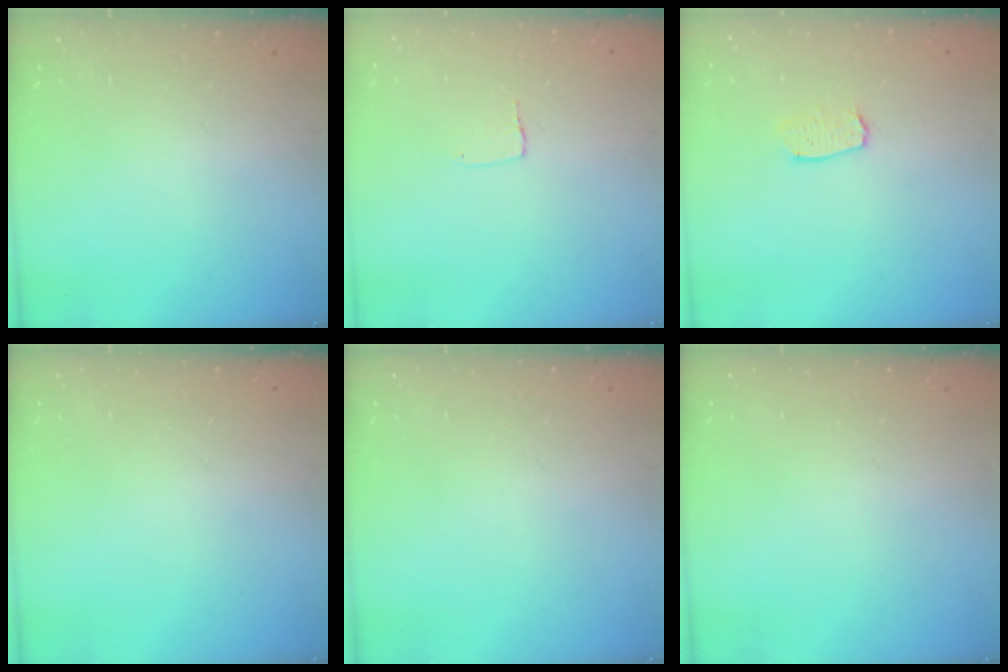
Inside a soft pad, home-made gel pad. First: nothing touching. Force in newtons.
{"total": 3.7, "press": 3.7, "slide": 0.1}
{"total": 5.8, "press": 5.8, "slide": 0.4}
{"total": 0.0}
{"total": 0.0}
{"total": 0.0}